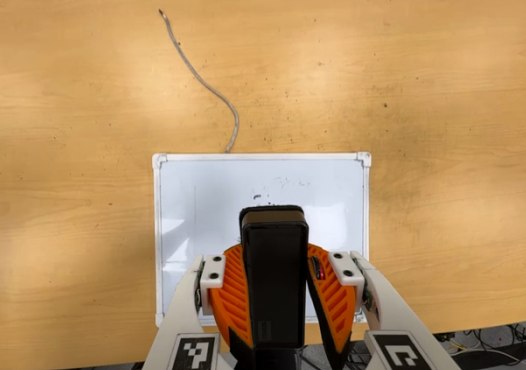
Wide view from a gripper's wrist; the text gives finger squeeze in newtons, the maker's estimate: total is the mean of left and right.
{"total": 10.1, "left": 9.5, "right": 10.8}